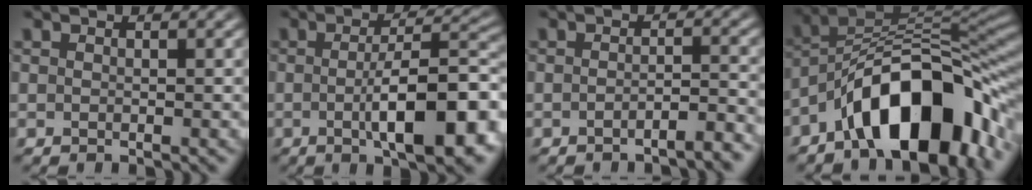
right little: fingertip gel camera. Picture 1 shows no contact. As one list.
[{"total": 8.6, "force": [-2.6, 2.3, 7.9], "torque": [-0.095, -0.005, -0.034]}, {"total": 2.5, "force": [-2.2, 0.1, 1.2], "torque": [-0.008, 0.002, -0.039]}, {"total": 15.4, "force": [-4.6, 9.2, 11.4], "torque": [-0.187, -0.033, -0.056]}]